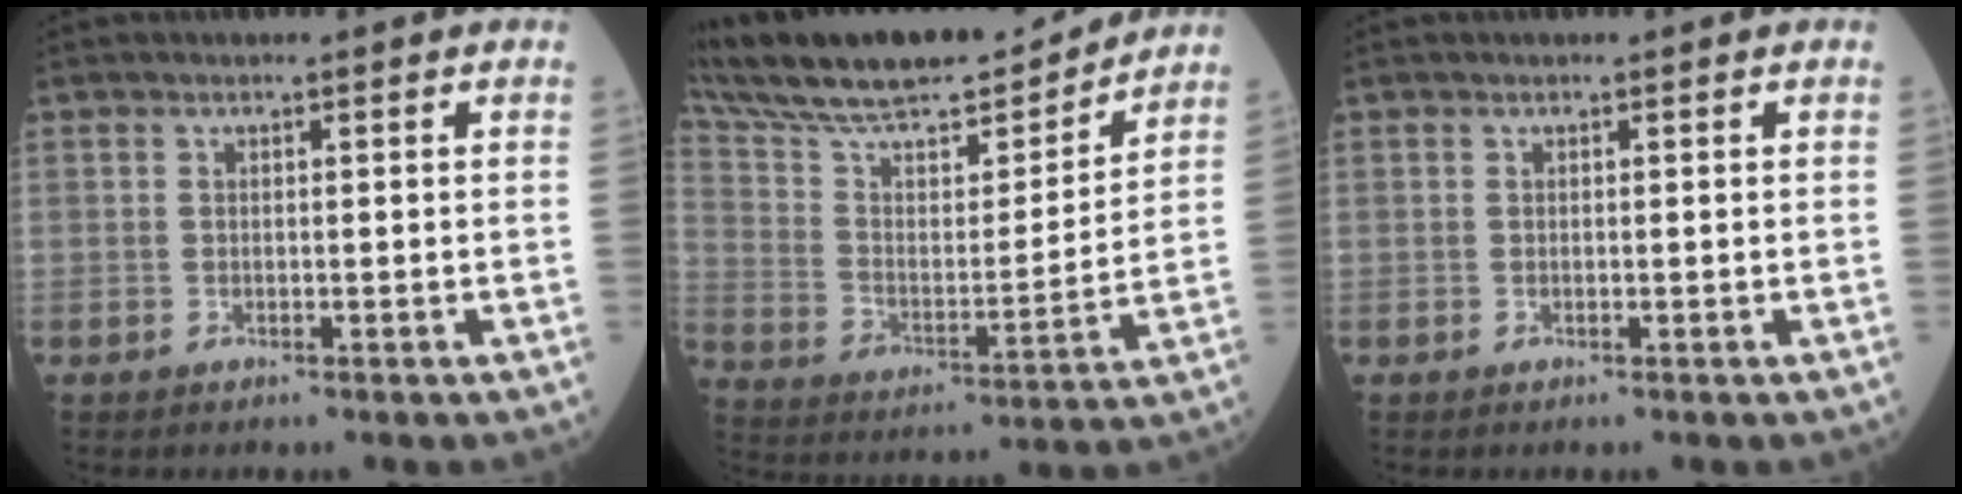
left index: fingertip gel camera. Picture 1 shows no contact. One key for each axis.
{"total": 22.7, "fx": 20.0, "fy": 4.0, "fz": 9.9, "tx": -0.177, "ty": 0.017, "tz": 0.323}
{"total": 0.0}